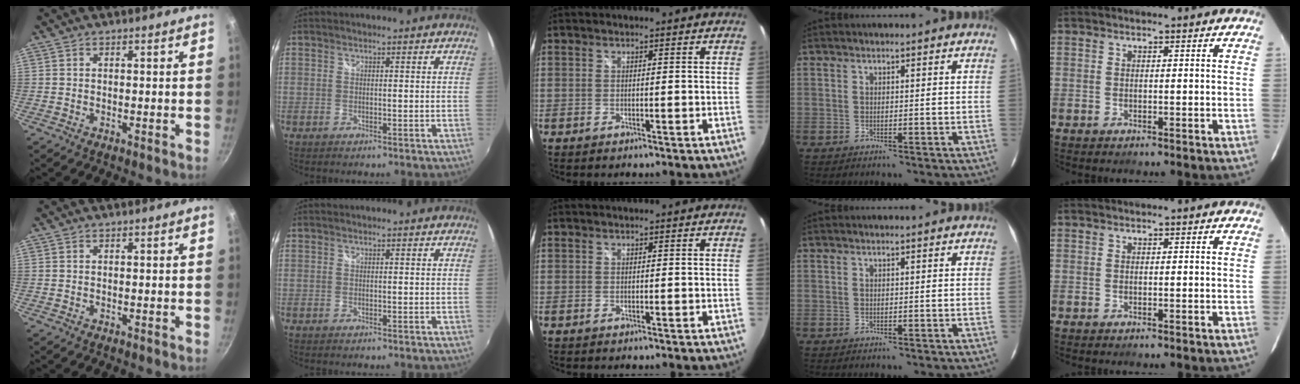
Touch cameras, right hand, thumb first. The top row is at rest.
{}